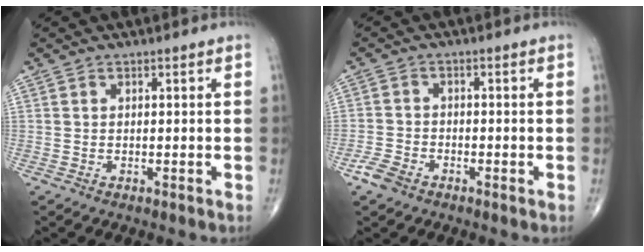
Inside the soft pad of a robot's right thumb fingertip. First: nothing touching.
{"total": 3.7, "force": [-2.5, 2.0, 1.8], "torque": [-0.039, 0.003, -0.051]}